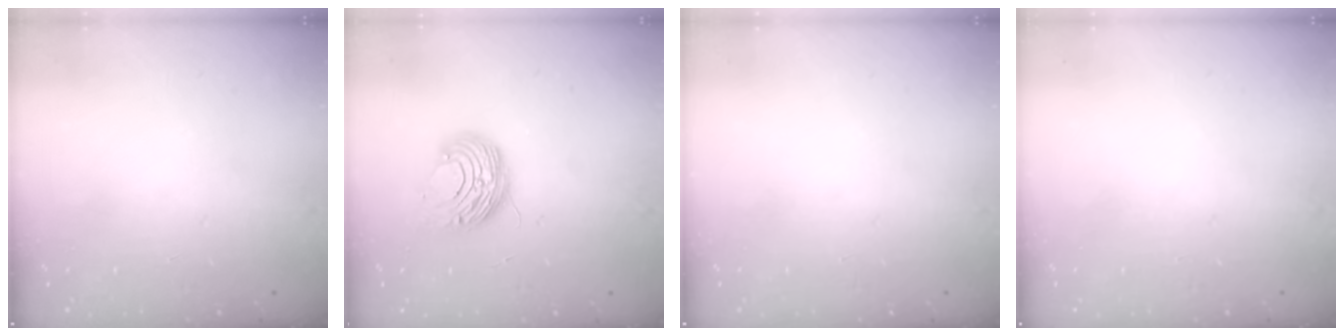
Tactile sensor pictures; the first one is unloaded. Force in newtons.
{"total": 10.0, "press": 10.0, "slide": 0.7}
{"total": 0.0}
{"total": 0.0}